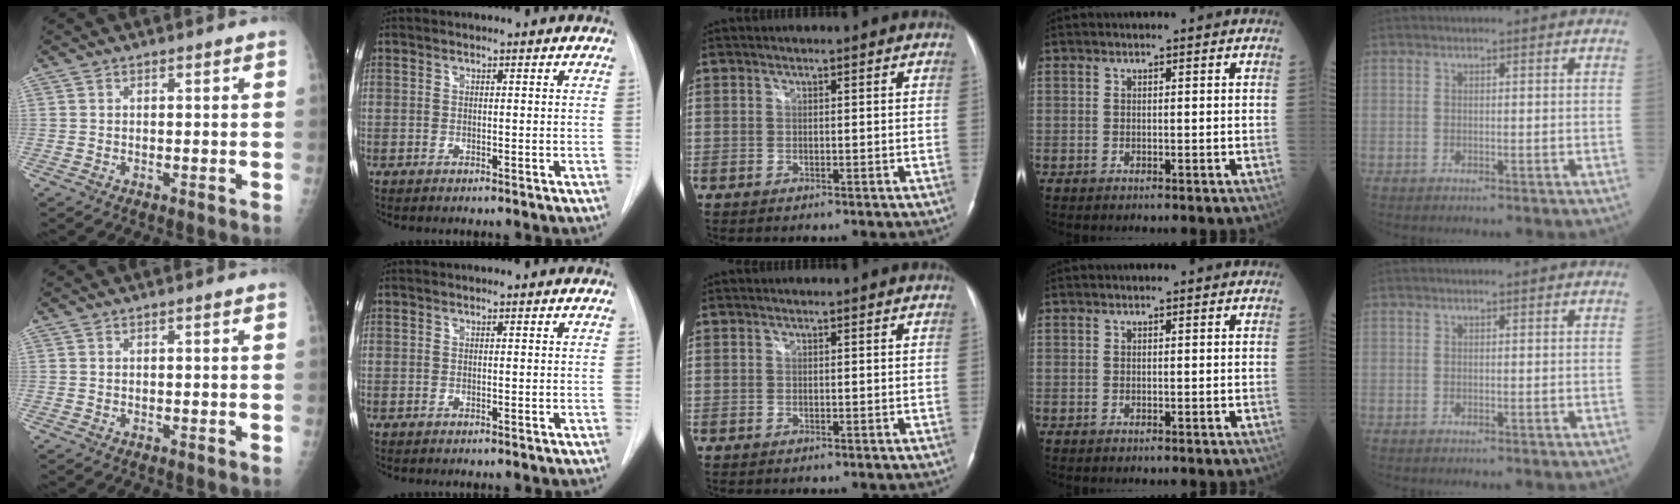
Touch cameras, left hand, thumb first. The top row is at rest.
{}